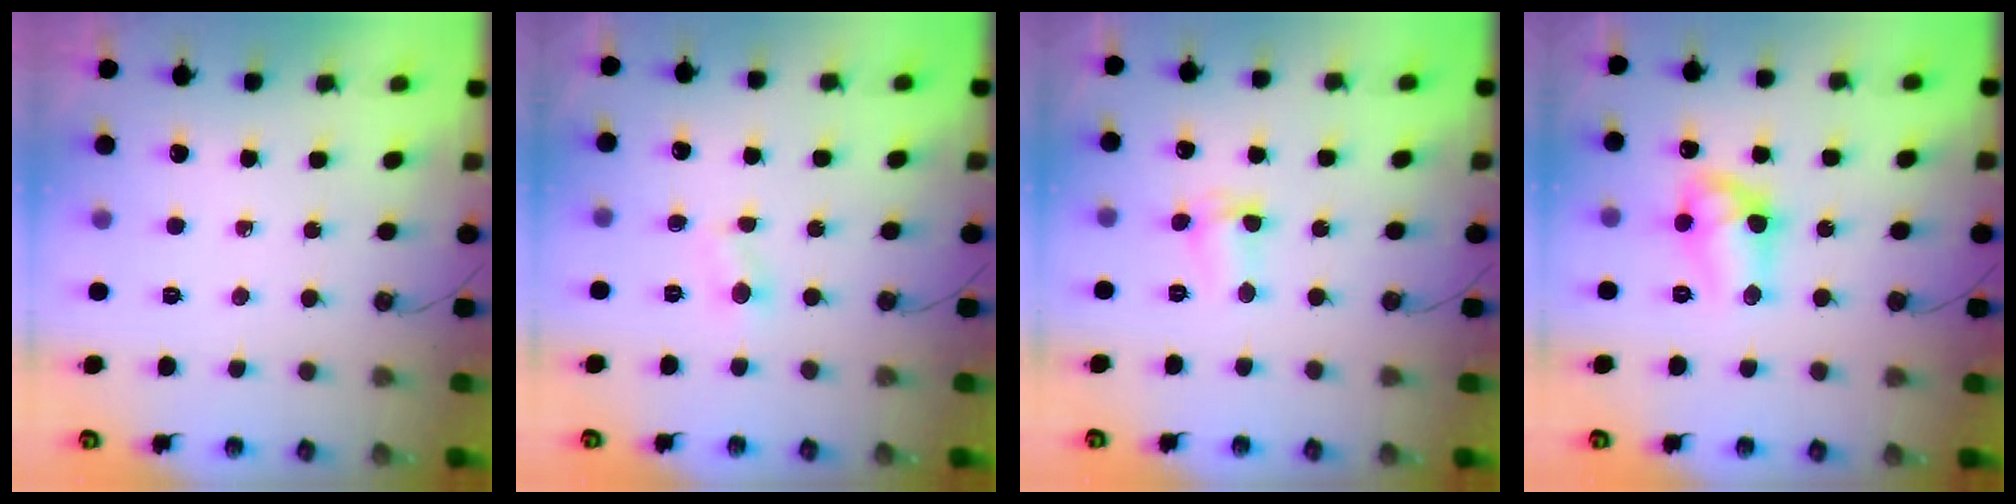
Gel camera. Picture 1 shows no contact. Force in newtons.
{"total": 3.3, "press": 3.3, "slide": 0.3}
{"total": 2.4, "press": 2.4, "slide": 0.3}
{"total": 11.6, "press": 11.6, "slide": 1.0}